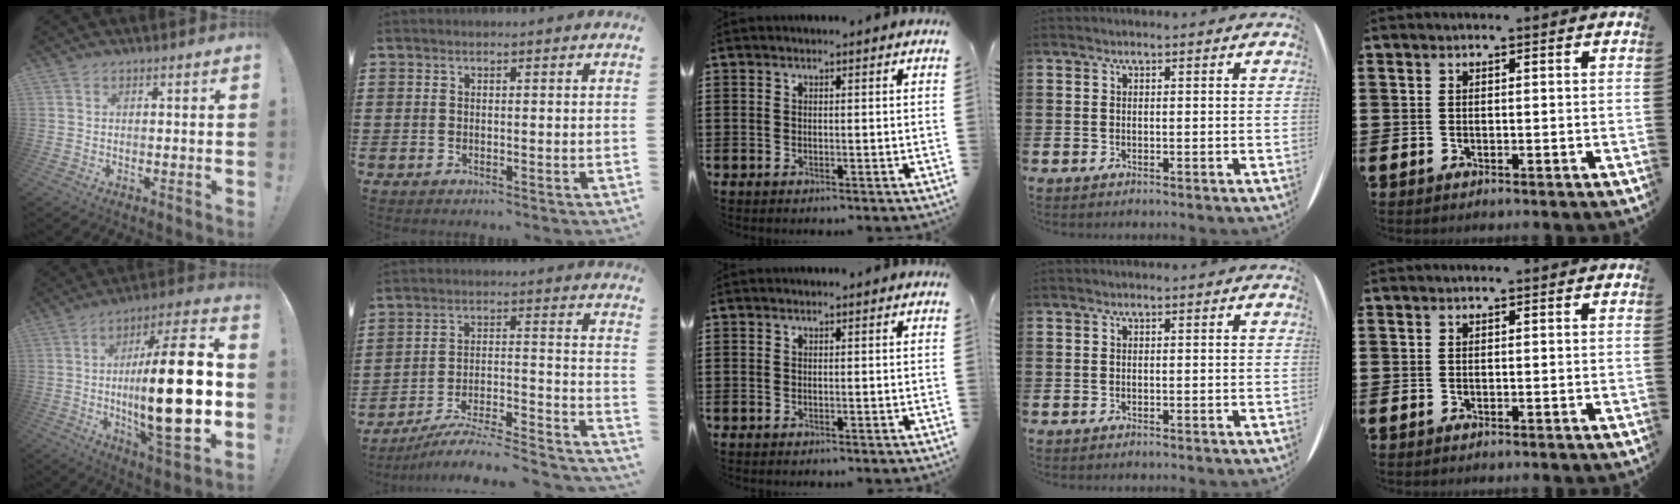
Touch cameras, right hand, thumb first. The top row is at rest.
{"thumb": {"total": 26.7, "force": [-1.6, 7.0, 25.7], "torque": [-0.430, -0.010, -0.030]}, "index": {"total": 5.8, "force": [-5.1, 0.6, 2.6], "torque": [-0.039, -0.010, -0.103]}}